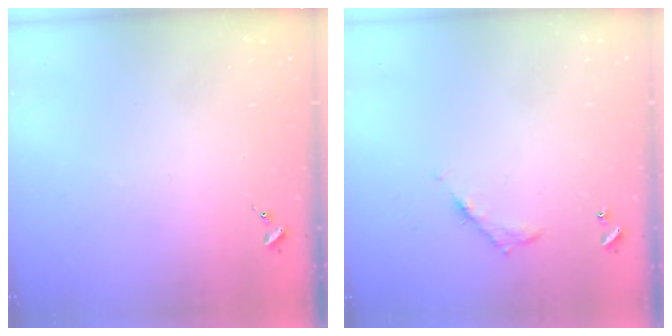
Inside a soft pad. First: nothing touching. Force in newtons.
{"total": 5.3, "press": 5.3, "slide": 0.4}